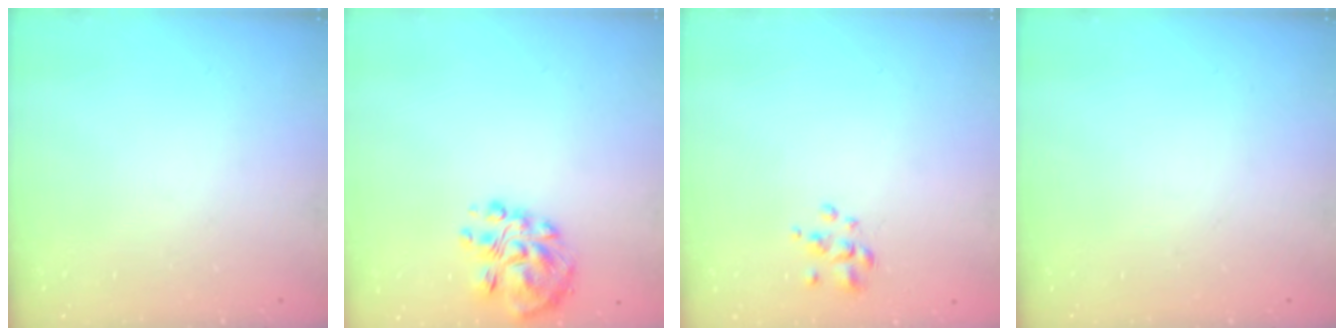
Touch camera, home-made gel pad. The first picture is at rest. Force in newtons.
{"total": 9.9, "press": 9.7, "slide": 1.9}
{"total": 2.7, "press": 2.5, "slide": 0.9}
{"total": 0.0}